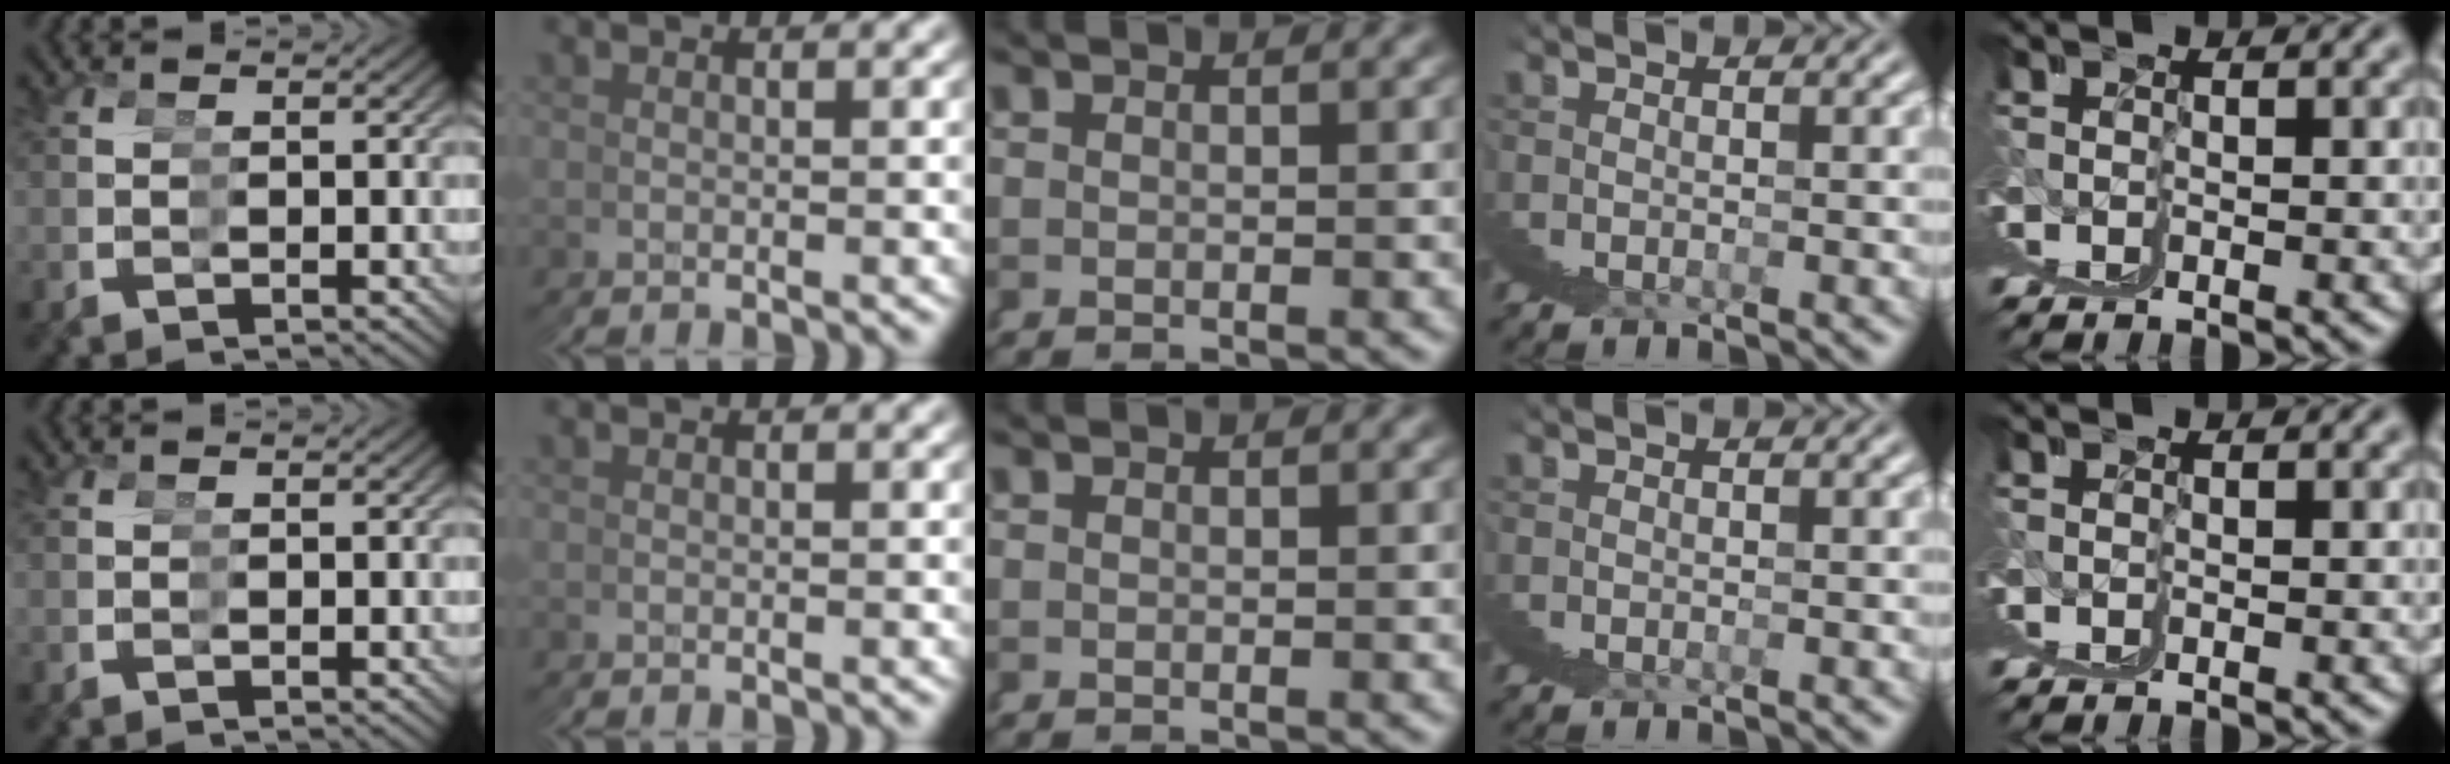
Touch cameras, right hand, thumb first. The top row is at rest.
{}